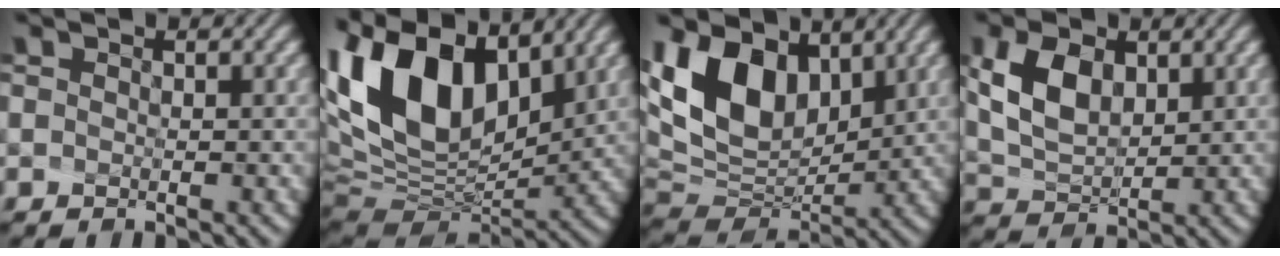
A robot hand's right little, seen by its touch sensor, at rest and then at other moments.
{"total": 13.0, "force": [5.7, 7.2, 9.2], "torque": [-0.193, 0.023, 0.112]}
{"total": 10.3, "force": [4.2, 6.6, 6.7], "torque": [-0.150, 0.013, 0.080]}
{"total": 4.2, "force": [1.5, 2.5, 3.1], "torque": [-0.068, 0.002, 0.041]}